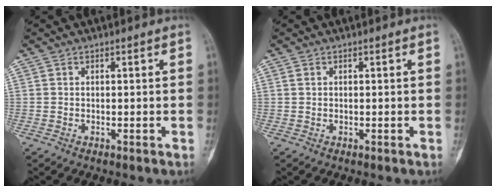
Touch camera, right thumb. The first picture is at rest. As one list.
[{"total": 0.6, "force": [0.2, 0.5, 0.3], "torque": [-0.001, 0.001, 0.002]}]